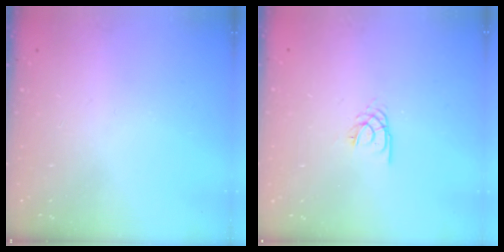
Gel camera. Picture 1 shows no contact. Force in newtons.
{"total": 2.2, "press": 2.2, "slide": 0.4}